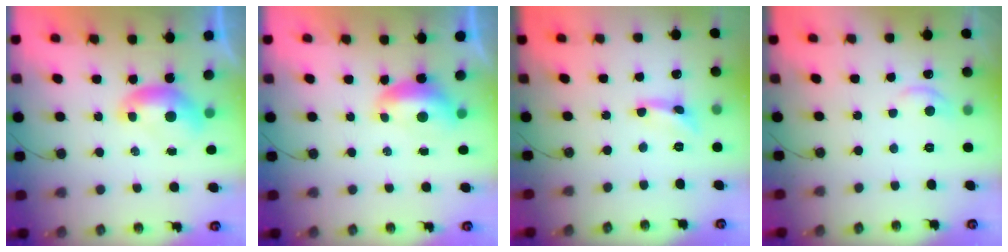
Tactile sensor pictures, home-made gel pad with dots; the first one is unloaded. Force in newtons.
{"total": 1.0, "press": 0.8, "slide": 0.6}
{"total": 1.1, "press": 1.0, "slide": 0.4}
{"total": 2.2, "press": 2.0, "slide": 0.9}